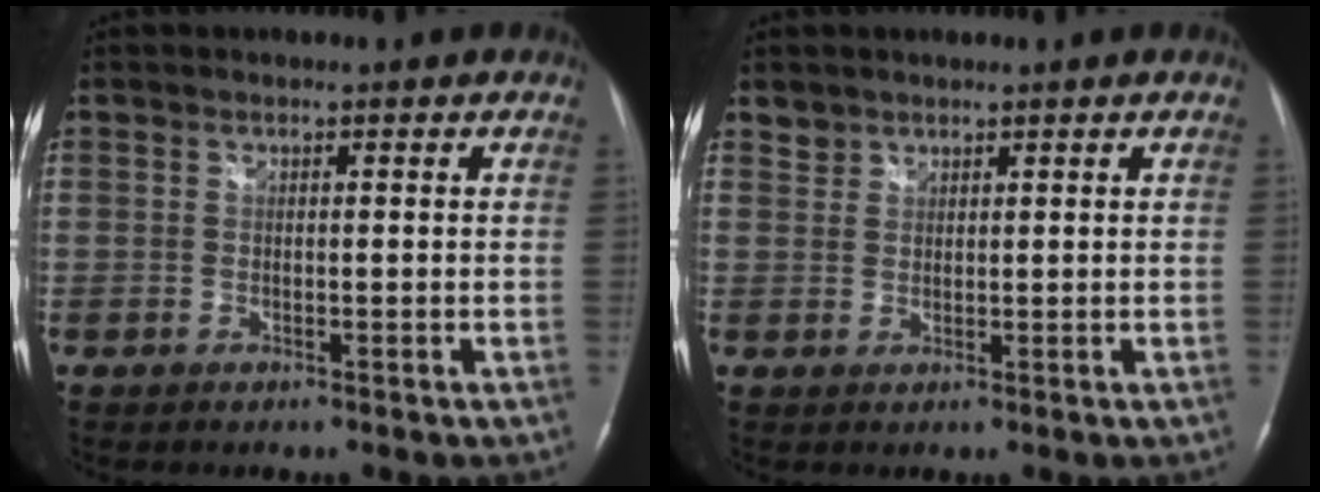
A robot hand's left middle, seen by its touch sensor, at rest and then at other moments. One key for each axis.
{"total": 1.6, "fx": 1.4, "fy": 0.9, "fz": -0.3, "tx": 0.011, "ty": 0.007, "tz": 0.022}